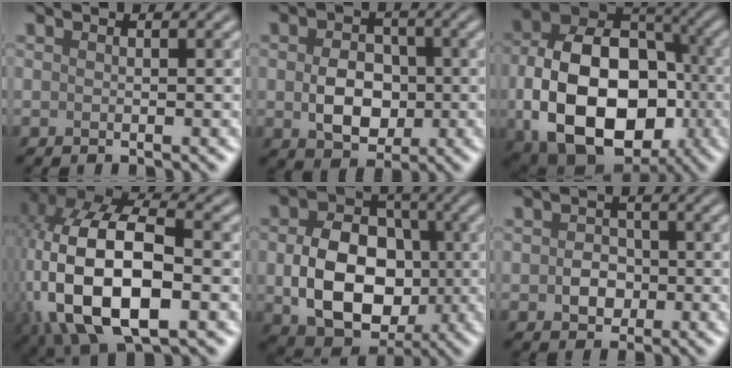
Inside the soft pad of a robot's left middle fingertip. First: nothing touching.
{"total": 5.0, "force": [-0.4, 3.7, 3.4], "torque": [-0.062, -0.004, -0.006]}
{"total": 15.4, "force": [-3.3, 10.9, 10.4], "torque": [-0.182, -0.028, -0.054]}
{"total": 14.7, "force": [-3.2, 8.4, 11.7], "torque": [-0.242, -0.010, -0.051]}
{"total": 10.0, "force": [-0.9, 7.4, 6.6], "torque": [-0.127, -0.007, -0.009]}
{"total": 2.5, "force": [-0.4, 2.1, 1.3], "torque": [-0.021, 0.000, -0.013]}